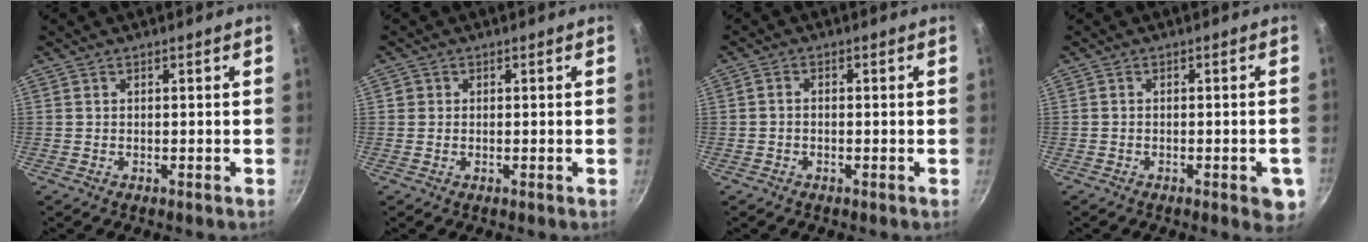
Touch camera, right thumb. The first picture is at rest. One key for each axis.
{"total": 1.0, "fx": 0.1, "fy": 1.0, "fz": 0.2, "tx": 0.004, "ty": 0.002, "tz": -0.002}
{"total": 1.4, "fx": -0.5, "fy": 0.9, "fz": 1.0, "tx": -0.020, "ty": 0.011, "tz": -0.011}
{"total": 4.9, "fx": -2.1, "fy": 1.6, "fz": 4.2, "tx": -0.038, "ty": 0.005, "tz": -0.025}